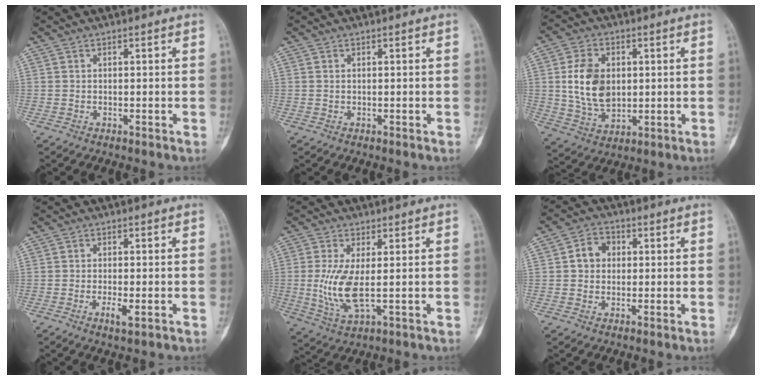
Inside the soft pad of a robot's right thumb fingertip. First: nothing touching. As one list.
[{"total": 0.0}, {"total": 11.2, "force": [1.3, 7.8, 8.0], "torque": [-0.129, -0.008, 0.032]}, {"total": 2.9, "force": [-1.1, 0.8, 2.6], "torque": [-0.051, -0.004, -0.020]}, {"total": 8.3, "force": [-0.1, 2.8, 7.8], "torque": [-0.178, -0.013, 0.004]}, {"total": 5.0, "force": [0.5, 4.3, 2.6], "torque": [-0.024, 0.012, 0.002]}]